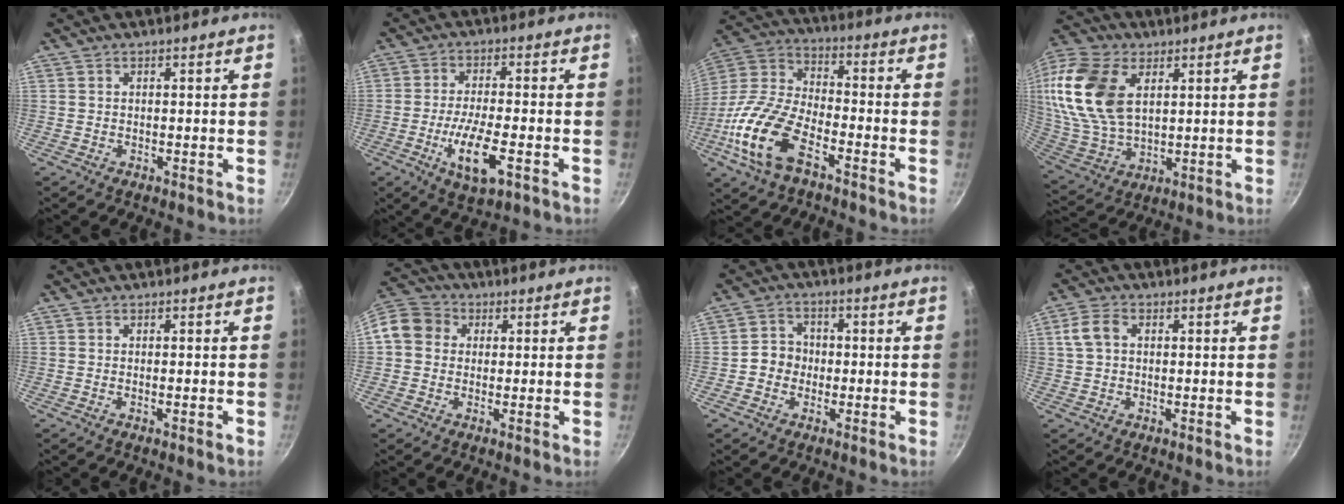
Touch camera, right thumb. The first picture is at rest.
{"total": 10.1, "force": [-3.6, 3.1, 8.9], "torque": [-0.163, 0.007, -0.064]}
{"total": 17.9, "force": [-8.3, 8.6, 13.3], "torque": [-0.261, 0.045, -0.181]}
{"total": 21.9, "force": [6.5, 13.7, 15.8], "torque": [-0.327, -0.012, 0.130]}
{"total": 1.0, "force": [-0.5, 0.0, 0.9], "torque": [-0.021, 0.001, -0.012]}
{"total": 8.5, "force": [0.9, 7.5, 3.9], "torque": [-0.051, 0.022, -0.005]}
{"total": 4.6, "force": [-0.9, 4.1, 1.8], "torque": [-0.001, 0.018, -0.026]}
{"total": 4.7, "force": [0.8, 3.3, 3.2], "torque": [-0.060, 0.012, 0.009]}